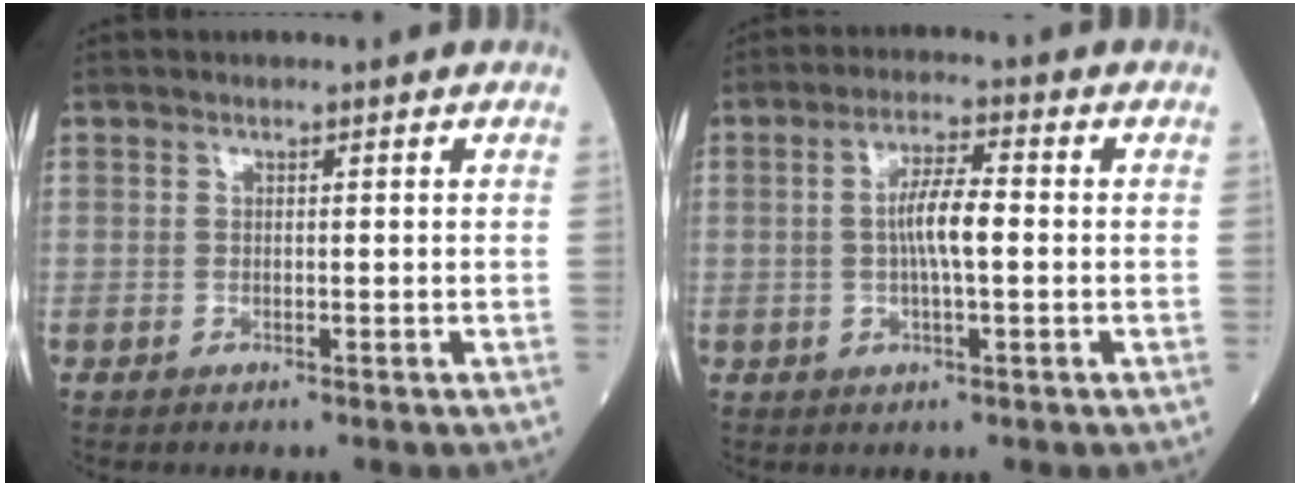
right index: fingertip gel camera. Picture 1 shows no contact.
{"total": 5.8, "force": [-0.1, 1.0, 5.7], "torque": [-0.109, 0.009, -0.007]}